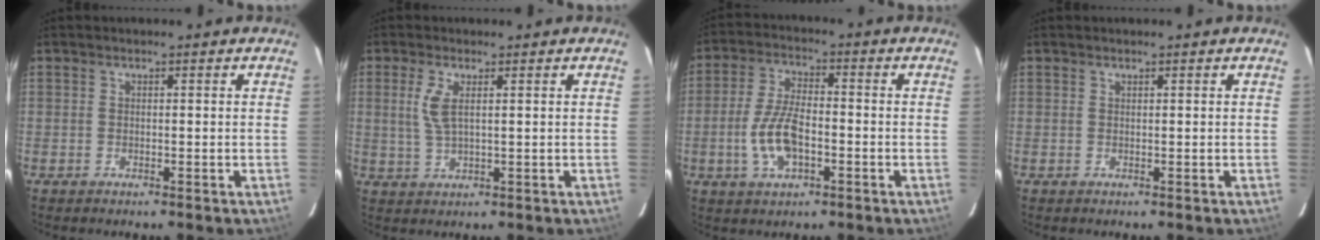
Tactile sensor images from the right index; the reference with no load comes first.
{"total": 4.3, "force": [1.3, 1.3, 3.9], "torque": [-0.083, 0.000, 0.028]}
{"total": 9.0, "force": [-2.6, 4.0, 7.6], "torque": [-0.160, 0.003, -0.046]}
{"total": 0.0}